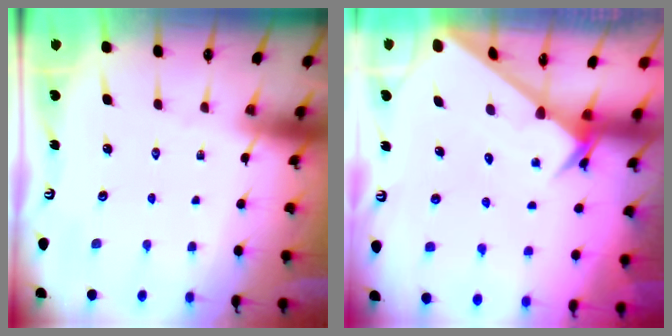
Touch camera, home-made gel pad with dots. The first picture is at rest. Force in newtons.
{"total": 2.9, "press": 2.9, "slide": 0.1}